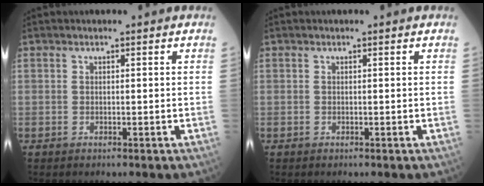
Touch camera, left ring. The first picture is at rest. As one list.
[{"total": 0.0}]